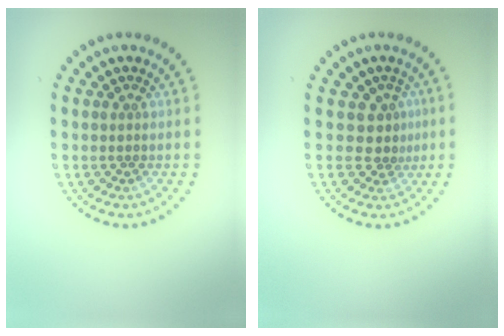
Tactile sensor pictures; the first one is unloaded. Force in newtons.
{"total": 2.0, "press": 1.5, "slide": 1.3}